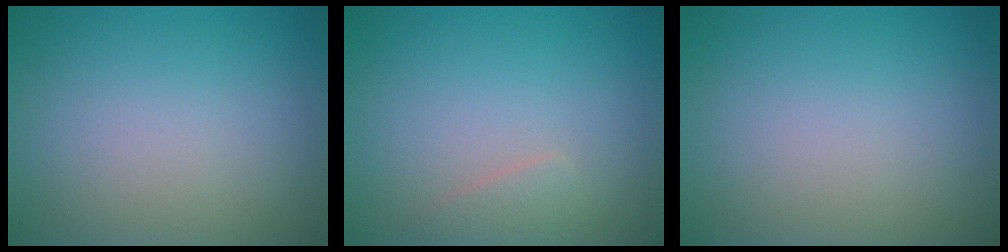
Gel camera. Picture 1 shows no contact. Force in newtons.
{"total": 1.3, "press": 1.3, "slide": 0.0}
{"total": 0.0}